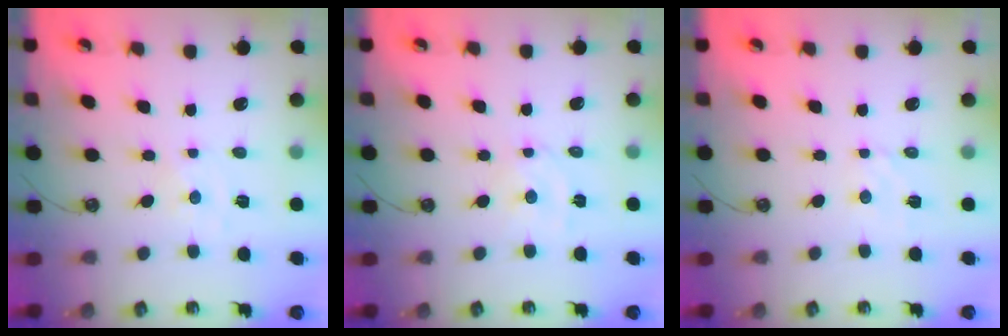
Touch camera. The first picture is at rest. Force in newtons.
{"total": 3.0, "press": 3.0, "slide": 0.3}
{"total": 1.8, "press": 1.8, "slide": 0.3}